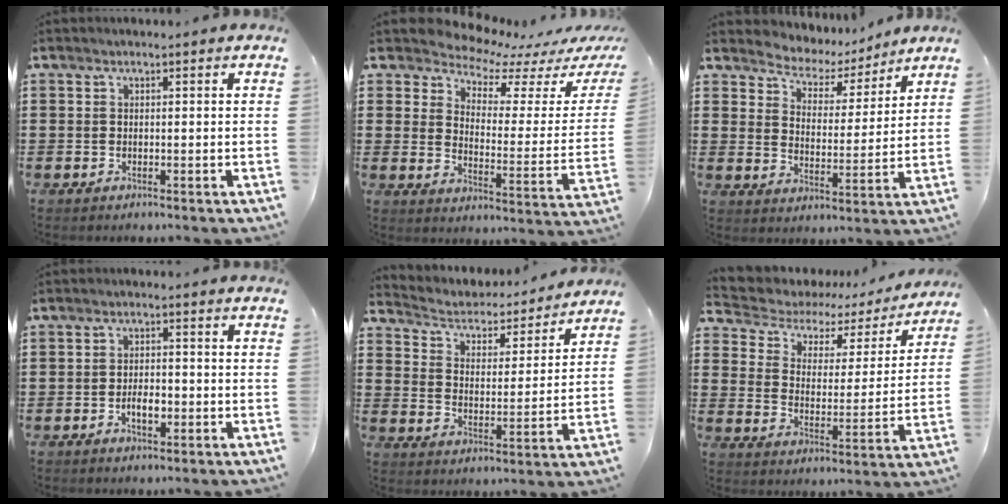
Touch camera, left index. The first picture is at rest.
{"total": 6.0, "force": [5.9, 1.0, 0.7], "torque": [-0.043, -0.053, 0.100]}
{"total": 4.6, "force": [4.4, 1.1, 0.0], "torque": [-0.030, -0.033, 0.072]}
{"total": 3.3, "force": [-1.0, 1.5, 2.7], "torque": [-0.042, 0.001, -0.020]}
{"total": 3.2, "force": [3.0, 0.9, 0.5], "torque": [-0.032, -0.029, 0.042]}
{"total": 3.8, "force": [2.4, 2.6, 1.6], "torque": [-0.050, -0.018, 0.030]}